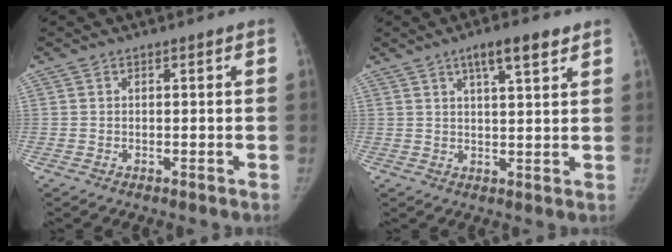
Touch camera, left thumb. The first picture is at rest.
{"total": 6.9, "force": [4.0, 1.8, 5.3], "torque": [-0.073, -0.012, 0.060]}